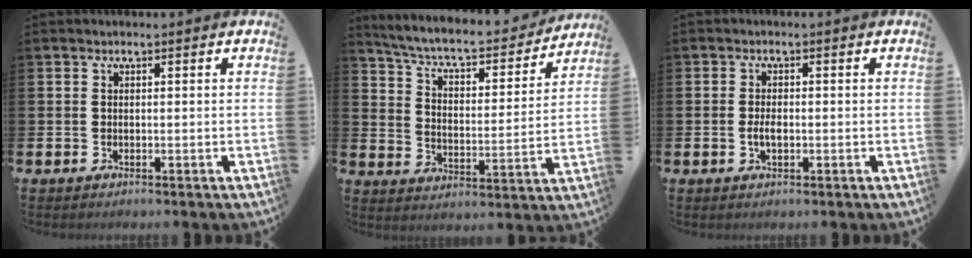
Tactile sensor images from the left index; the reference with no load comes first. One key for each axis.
{"total": 7.3, "fx": 6.6, "fy": 1.6, "fz": 2.7, "tx": -0.082, "ty": -0.049, "tz": 0.107}
{"total": 2.0, "fx": -0.4, "fy": 1.0, "fz": 1.7, "tx": -0.031, "ty": 0.001, "tz": -0.008}